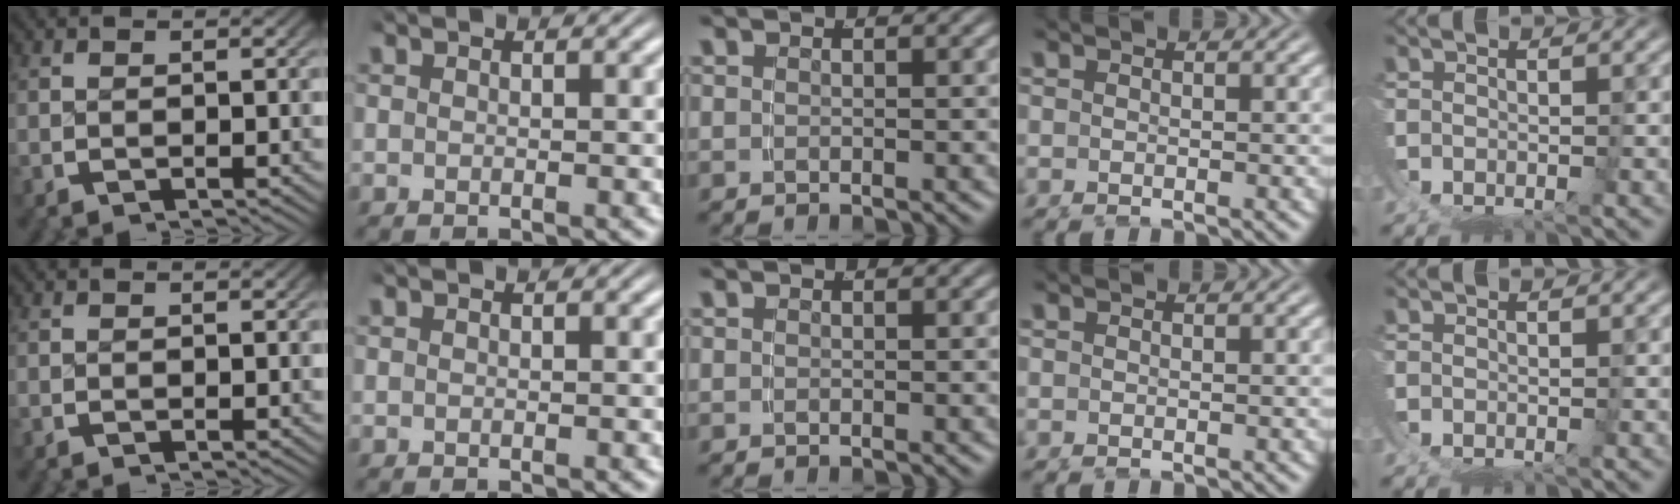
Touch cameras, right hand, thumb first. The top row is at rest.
{}